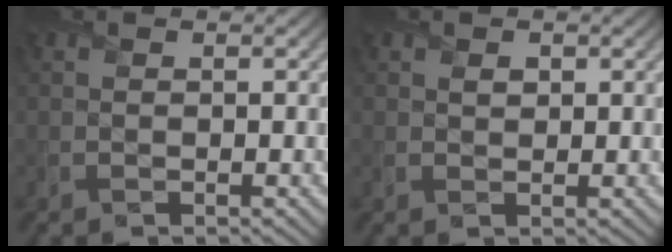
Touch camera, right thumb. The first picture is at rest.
{"total": 1.0, "force": [0.4, 0.8, 0.5], "torque": [-0.012, -0.004, 0.009]}